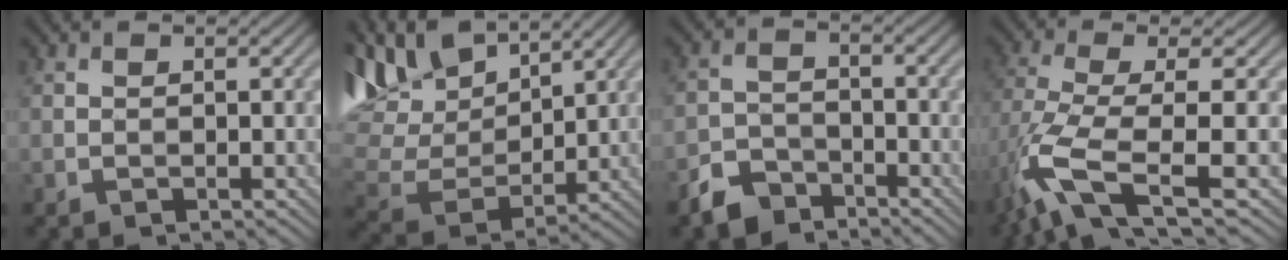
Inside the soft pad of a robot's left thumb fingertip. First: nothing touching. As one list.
[{"total": 12.5, "force": [8.5, 5.5, 7.3], "torque": [-0.193, 0.027, 0.153]}, {"total": 4.5, "force": [-3.8, 2.2, 1.2], "torque": [-0.025, 0.003, -0.079]}, {"total": 7.8, "force": [-2.4, 1.7, 7.2], "torque": [-0.161, 0.006, -0.054]}]